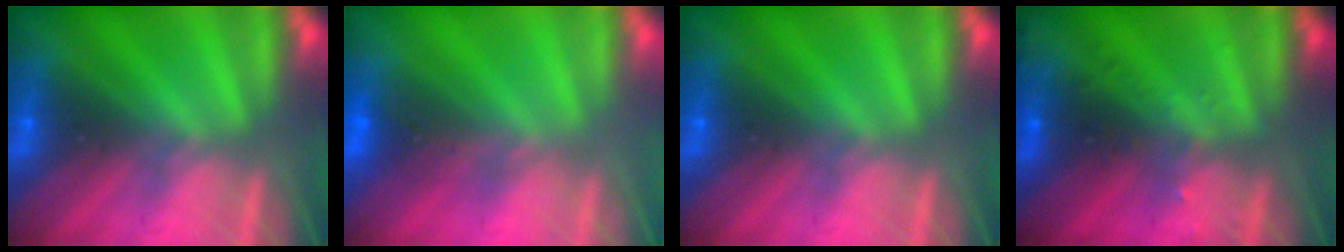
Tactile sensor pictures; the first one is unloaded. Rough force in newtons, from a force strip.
{"total": 1.6}
{"total": 0.0}
{"total": 3.0}